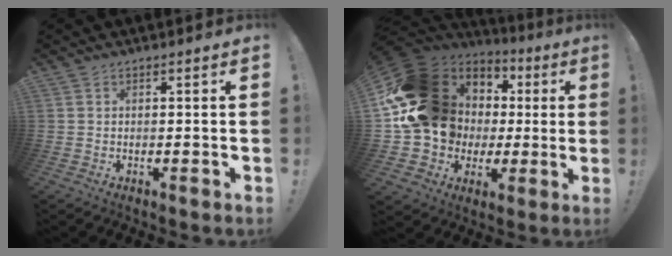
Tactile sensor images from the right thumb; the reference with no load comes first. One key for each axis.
{"total": 22.5, "fx": 4.5, "fy": 18.4, "fz": 12.2, "tx": -0.190, "ty": -0.028, "tz": 0.137}